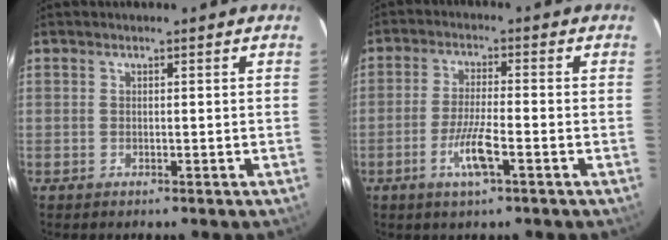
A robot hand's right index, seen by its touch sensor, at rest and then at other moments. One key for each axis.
{"total": 6.0, "fx": -2.6, "fy": 0.5, "fz": 5.4, "tx": -0.104, "ty": -0.007, "tz": -0.049}